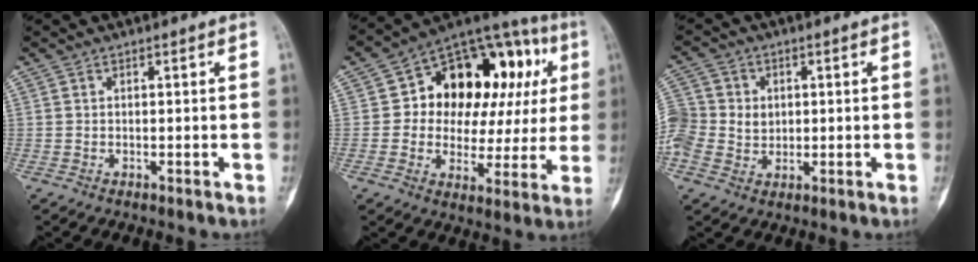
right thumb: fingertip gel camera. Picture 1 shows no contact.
{"total": 24.3, "force": [5.6, 14.9, 18.4], "torque": [-0.193, 0.037, 0.081]}
{"total": 10.8, "force": [0.6, 9.9, 4.3], "torque": [-0.093, 0.017, 0.015]}